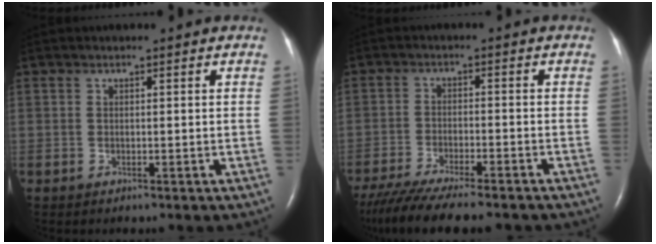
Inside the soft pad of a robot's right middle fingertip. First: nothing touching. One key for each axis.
{"total": 15.2, "fx": -13.0, "fy": 2.1, "fz": 7.7, "tx": -0.141, "ty": -0.034, "tz": -0.199}